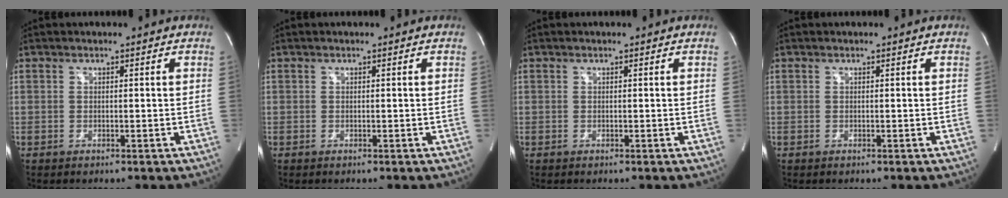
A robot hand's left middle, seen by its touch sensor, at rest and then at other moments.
{"total": 0.0}
{"total": 0.0}
{"total": 0.0}